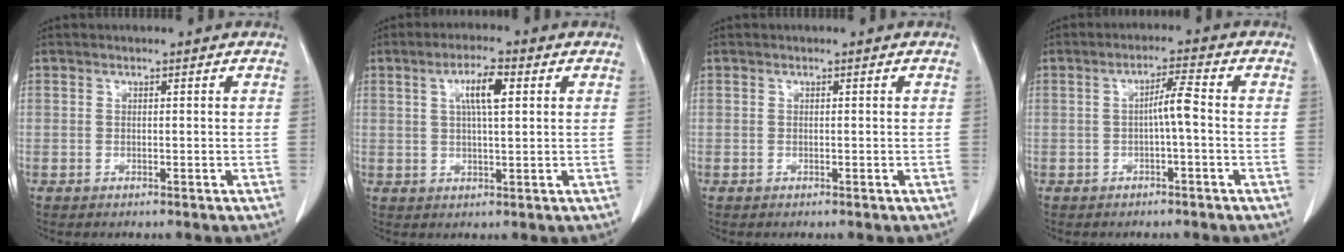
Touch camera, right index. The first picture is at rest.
{"total": 5.8, "force": [1.8, 1.2, 5.4], "torque": [-0.101, 0.007, 0.034]}
{"total": 0.0}
{"total": 3.8, "force": [-0.5, 0.2, 3.8], "torque": [-0.066, 0.009, -0.007]}